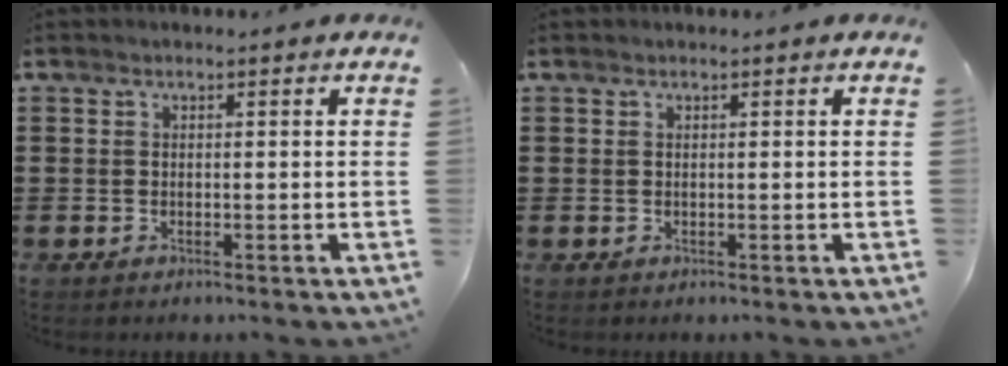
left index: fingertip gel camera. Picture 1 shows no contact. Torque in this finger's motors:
{"motor_torque": [-0.03, -0.01, -0.01, -0.01]}